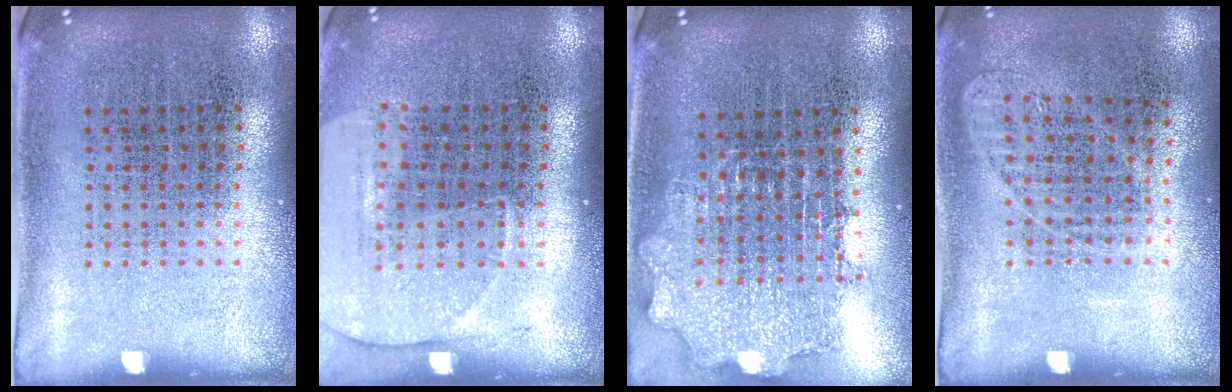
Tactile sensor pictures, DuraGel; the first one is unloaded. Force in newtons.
{"total": 1.4, "press": 1.3, "slide": 0.4}
{"total": 1.9, "press": 1.5, "slide": 1.1}
{"total": 0.9, "press": 0.9, "slide": 0.3}